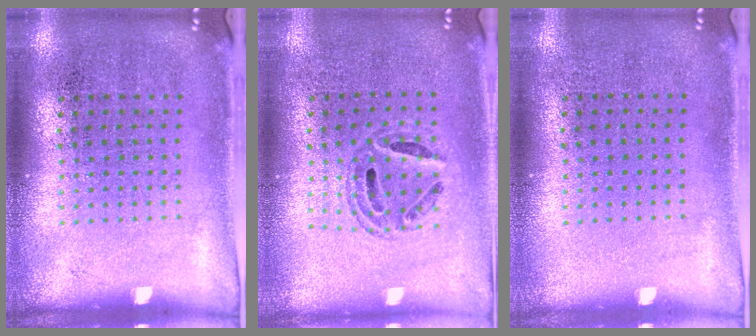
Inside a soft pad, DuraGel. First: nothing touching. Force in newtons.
{"total": 0.7, "press": 0.7, "slide": 0.2}
{"total": 0.0}